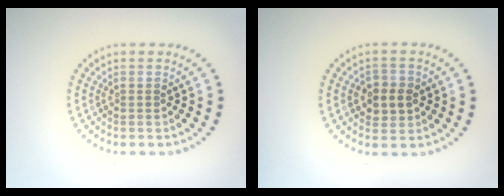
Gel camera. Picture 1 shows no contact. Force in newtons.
{"total": 2.6, "press": 2.6, "slide": 0.3}